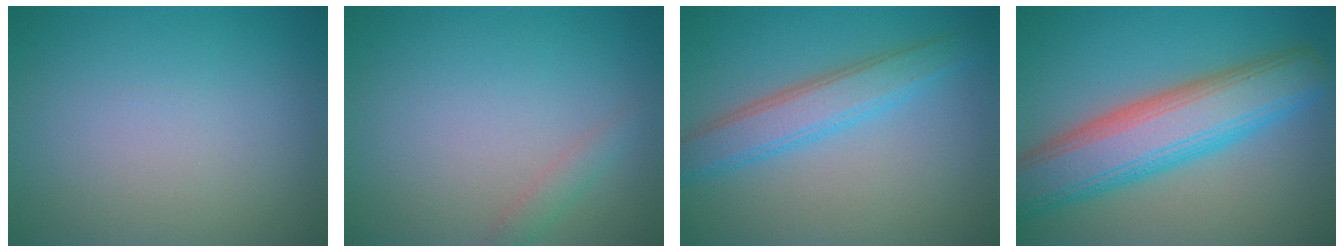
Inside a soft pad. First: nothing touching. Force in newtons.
{"total": 1.2, "press": 1.2, "slide": 0.1}
{"total": 4.1, "press": 4.1, "slide": 0.1}
{"total": 9.1, "press": 9.1, "slide": 0.3}